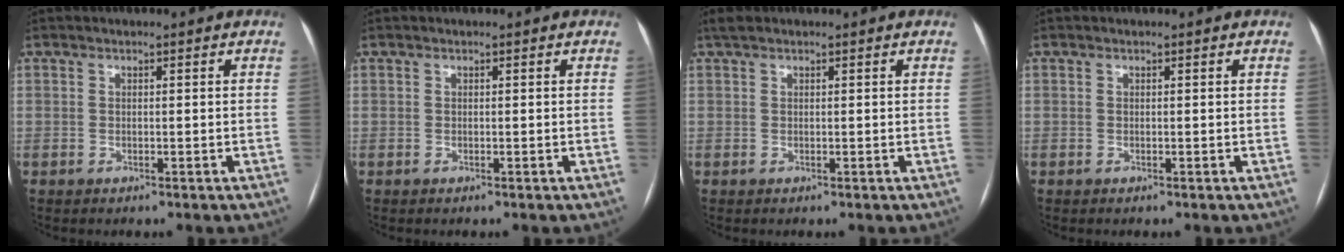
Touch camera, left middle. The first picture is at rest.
{"total": 0.0}
{"total": 1.3, "force": [1.0, 0.4, 0.7], "torque": [-0.018, 0.020, 0.020]}
{"total": 0.0}